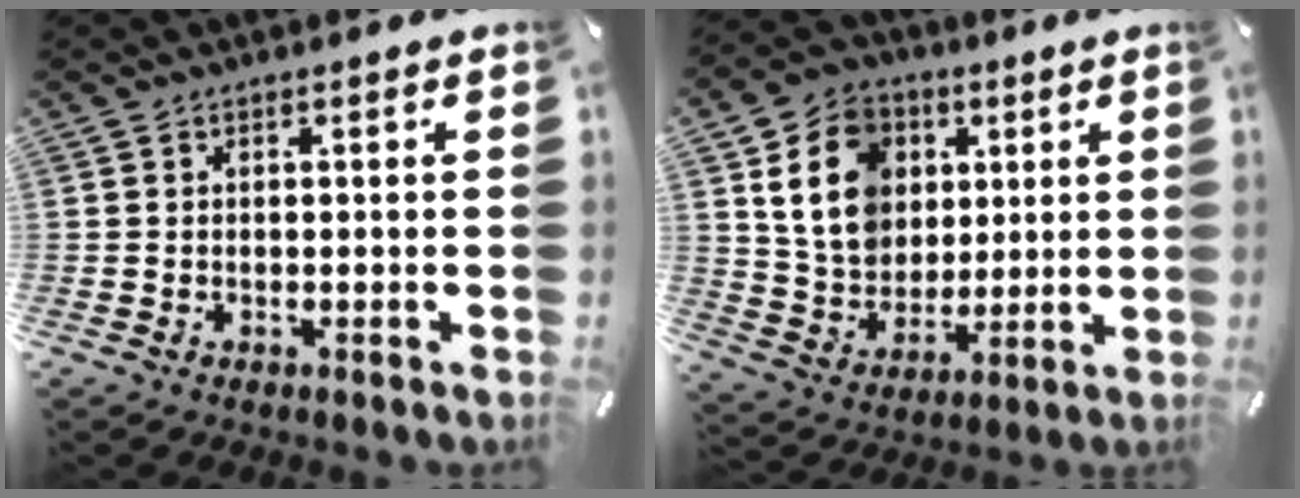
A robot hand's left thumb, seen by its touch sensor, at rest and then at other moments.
{"total": 14.7, "force": [4.1, 12.5, 6.6], "torque": [-0.124, 0.002, 0.081]}